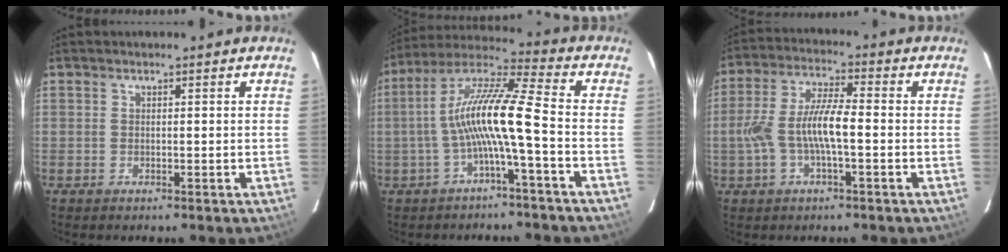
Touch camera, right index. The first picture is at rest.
{"total": 12.0, "force": [-2.8, 0.3, 11.7], "torque": [-0.232, 0.017, -0.054]}
{"total": 9.9, "force": [-1.8, 2.5, 9.4], "torque": [-0.196, 0.008, -0.031]}